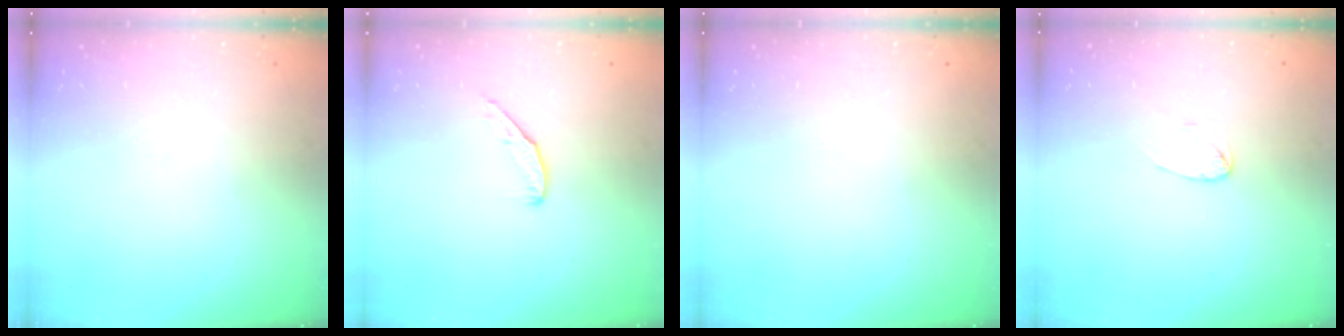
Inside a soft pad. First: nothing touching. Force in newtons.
{"total": 5.4, "press": 5.4, "slide": 0.6}
{"total": 0.0}
{"total": 2.5, "press": 2.5, "slide": 0.2}